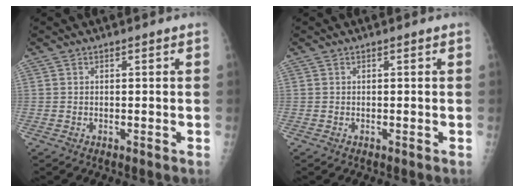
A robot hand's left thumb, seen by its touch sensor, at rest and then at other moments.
{"total": 0.0}